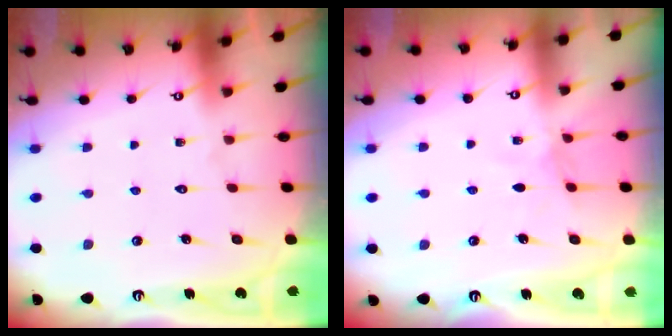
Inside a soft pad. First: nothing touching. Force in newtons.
{"total": 3.0, "press": 2.9, "slide": 0.4}